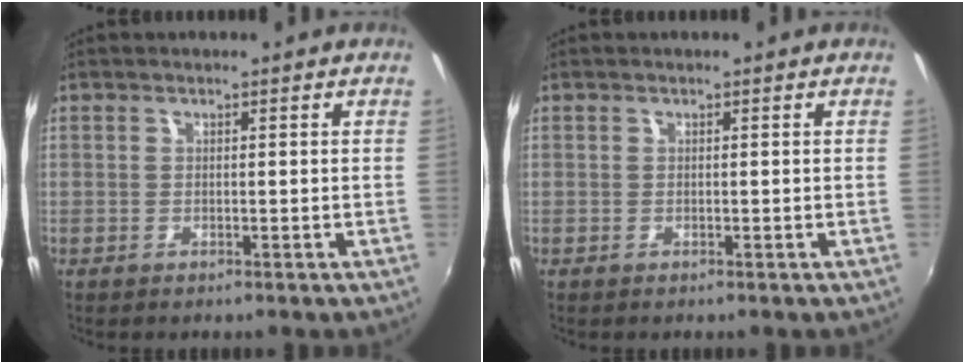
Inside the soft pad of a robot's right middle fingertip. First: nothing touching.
{"total": 0.0}